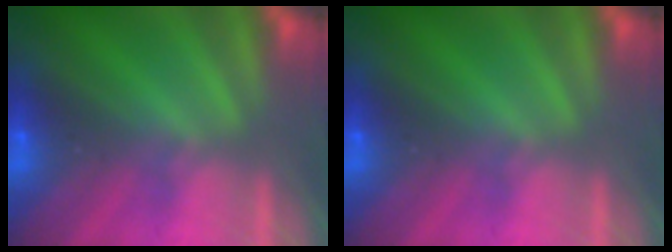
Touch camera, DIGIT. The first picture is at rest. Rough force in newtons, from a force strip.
{"total": 0.0}